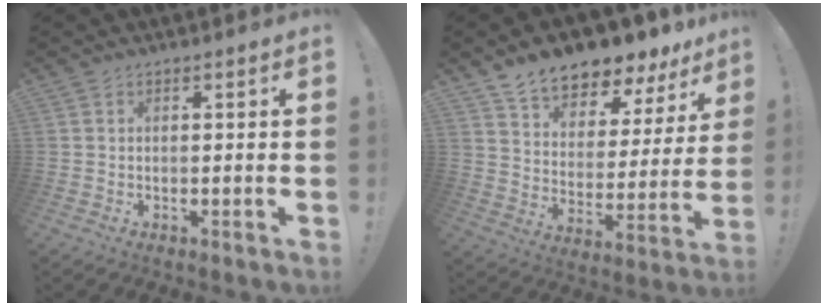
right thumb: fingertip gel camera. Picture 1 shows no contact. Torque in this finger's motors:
{"motor_torque": [0.81, 3.36, 0.29, 0.27, 0.04]}